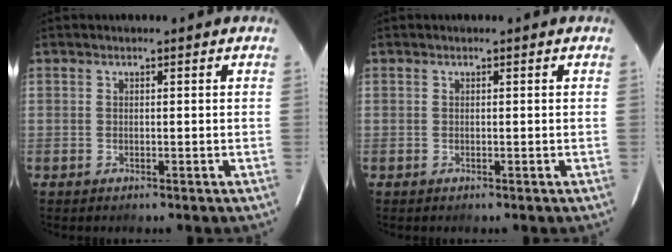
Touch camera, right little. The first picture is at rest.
{"total": 0.0}